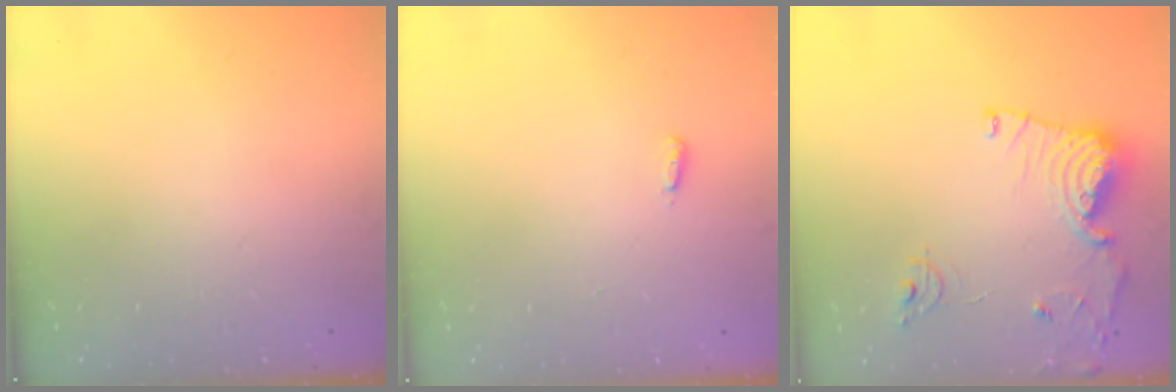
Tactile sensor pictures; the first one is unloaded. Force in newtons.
{"total": 2.9, "press": 2.8, "slide": 0.9}
{"total": 13.4, "press": 13.4, "slide": 1.5}